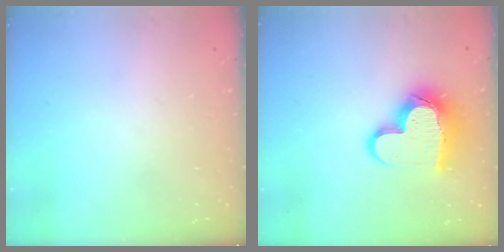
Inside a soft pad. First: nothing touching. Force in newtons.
{"total": 15.4, "press": 15.4, "slide": 1.3}